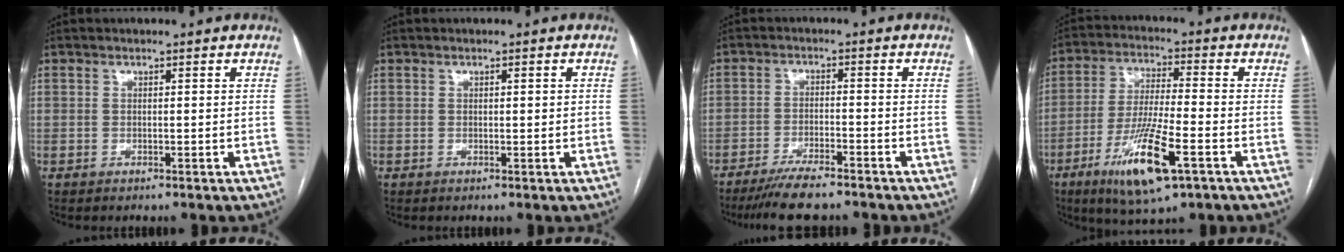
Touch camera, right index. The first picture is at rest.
{"total": 1.0, "force": [0.1, 0.3, 1.0], "torque": [-0.014, 0.000, 0.002]}
{"total": 7.9, "force": [-6.6, 0.7, 4.2], "torque": [-0.068, -0.020, -0.111]}
{"total": 13.6, "force": [-6.3, 1.9, 11.8], "torque": [-0.229, -0.025, -0.110]}